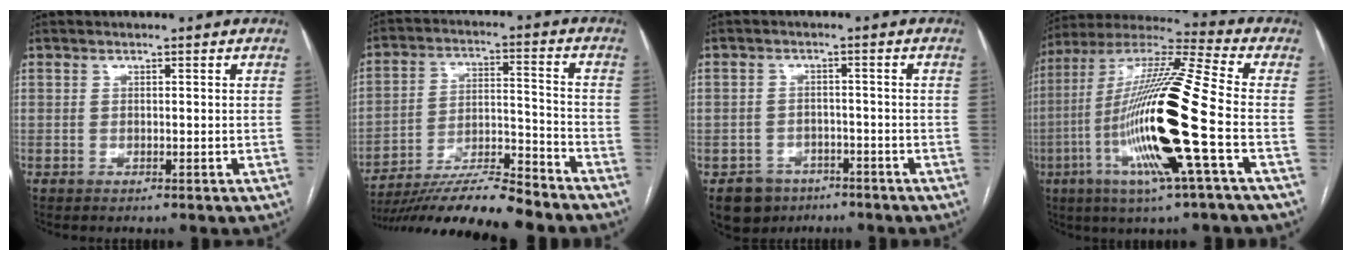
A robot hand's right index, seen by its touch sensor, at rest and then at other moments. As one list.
[{"total": 15.0, "force": [-13.4, 0.9, 6.8], "torque": [-0.119, 0.000, -0.234]}, {"total": 5.5, "force": [-3.5, 4.2, 0.7], "torque": [-0.008, 0.008, -0.049]}, {"total": 20.5, "force": [-5.3, -0.1, 19.8], "torque": [-0.411, -0.020, -0.113]}]